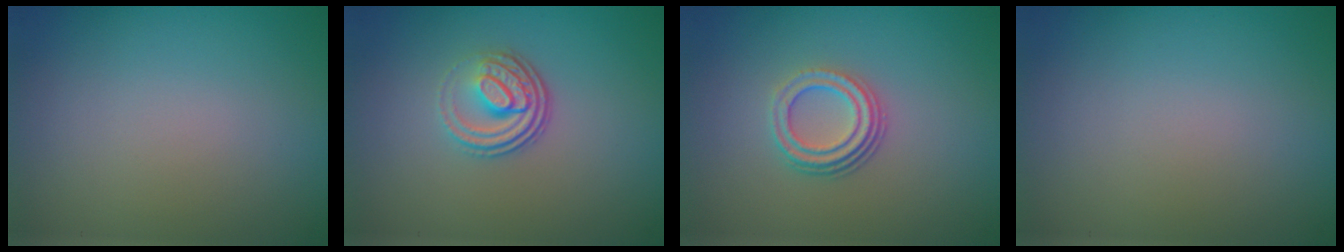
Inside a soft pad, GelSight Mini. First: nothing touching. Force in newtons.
{"total": 3.5, "press": 2.6, "slide": 2.4}
{"total": 3.2, "press": 2.3, "slide": 2.3}
{"total": 0.0}